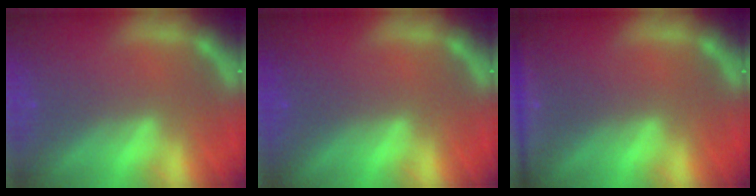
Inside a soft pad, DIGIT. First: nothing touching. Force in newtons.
{"total": 0.0}
{"total": 3.0}